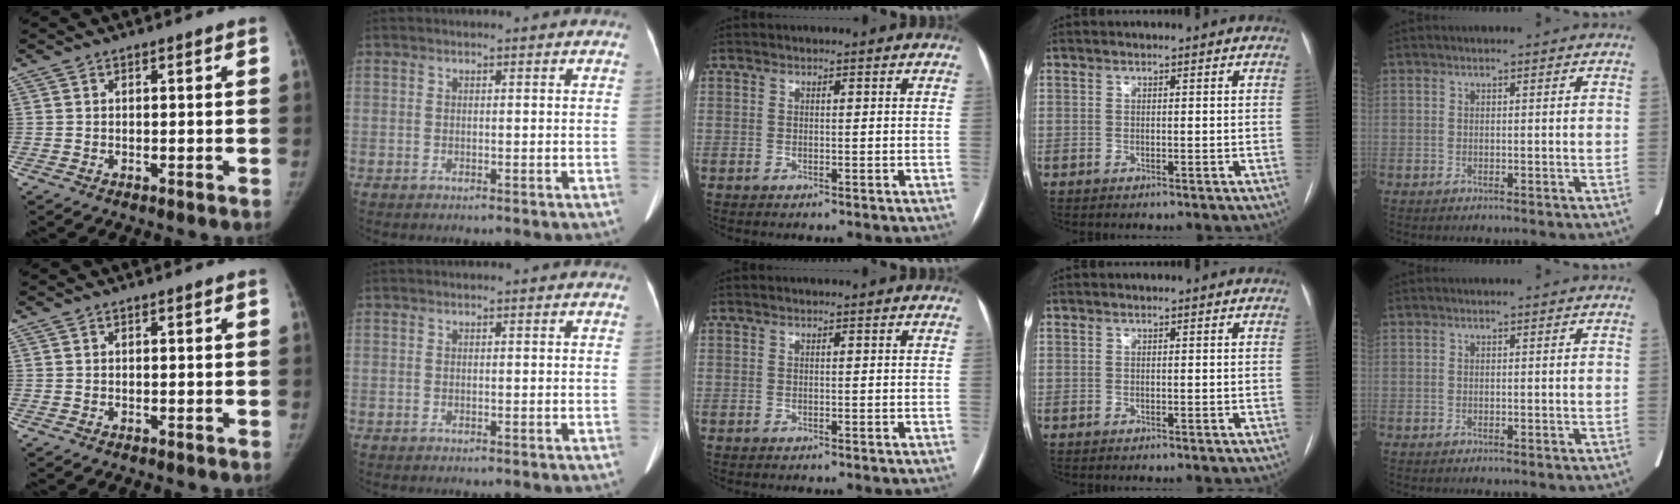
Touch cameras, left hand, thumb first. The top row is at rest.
{}